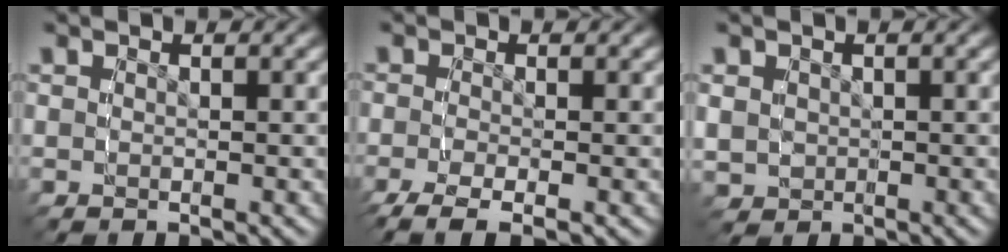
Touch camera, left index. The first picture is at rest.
{"total": 4.5, "force": [-2.8, 1.9, 2.9], "torque": [-0.056, -0.015, -0.040]}
{"total": 3.2, "force": [-0.1, 3.0, 1.1], "torque": [-0.028, -0.017, 0.008]}